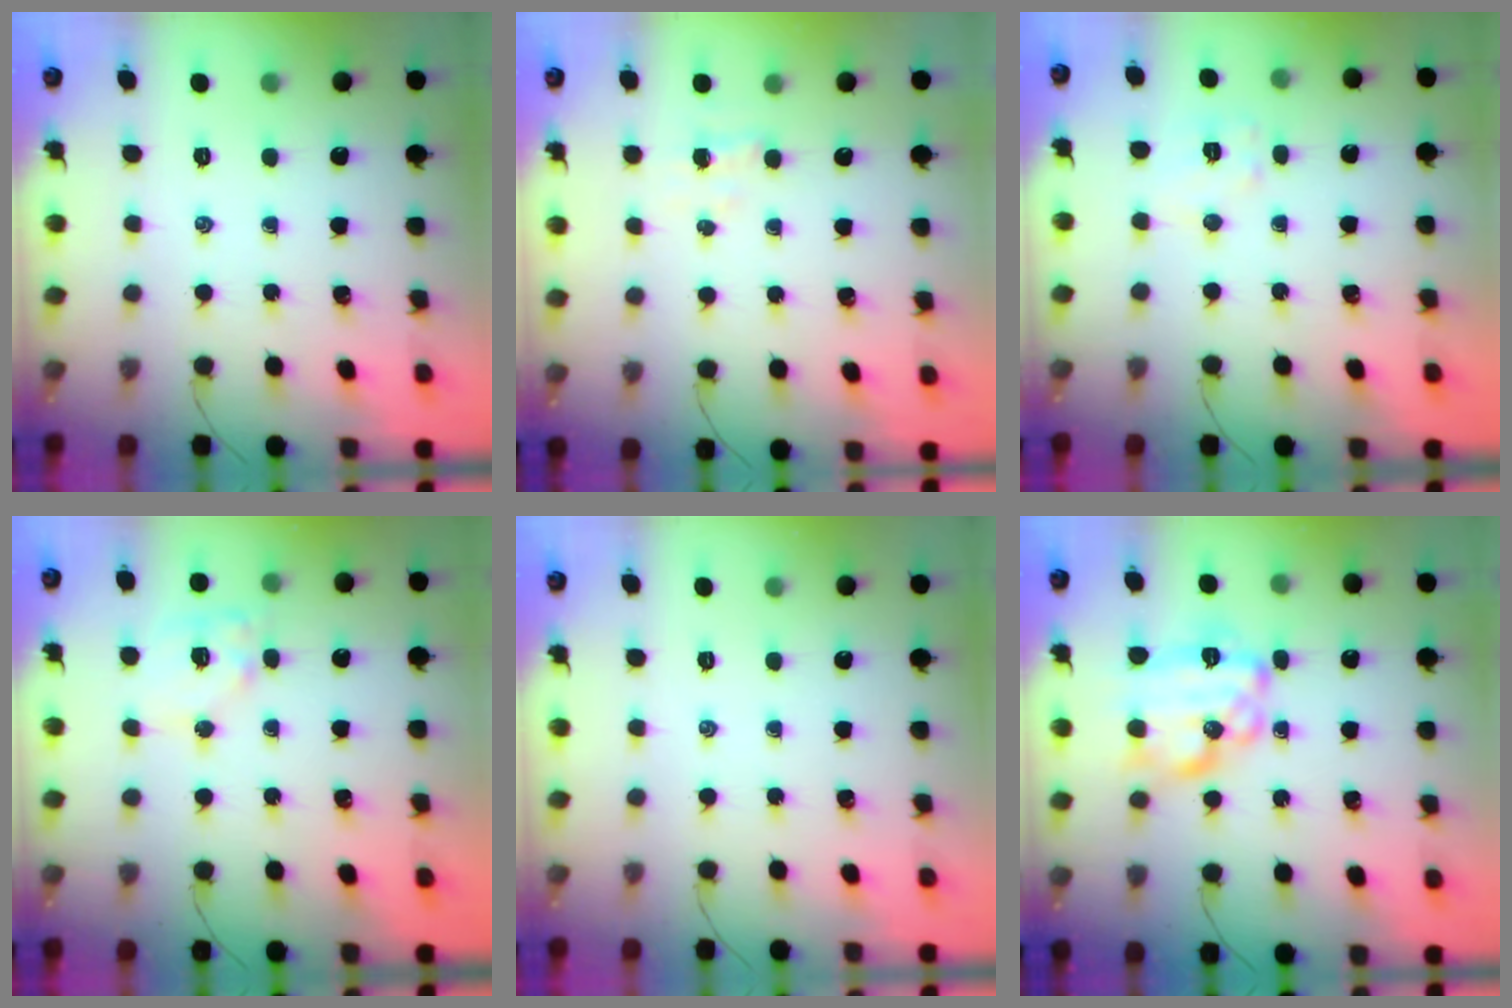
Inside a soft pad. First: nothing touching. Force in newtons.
{"total": 2.5, "press": 2.3, "slide": 0.8}
{"total": 6.1, "press": 6.0, "slide": 0.8}
{"total": 10.4, "press": 10.3, "slide": 1.5}
{"total": 0.0}
{"total": 17.1, "press": 17.1, "slide": 1.1}